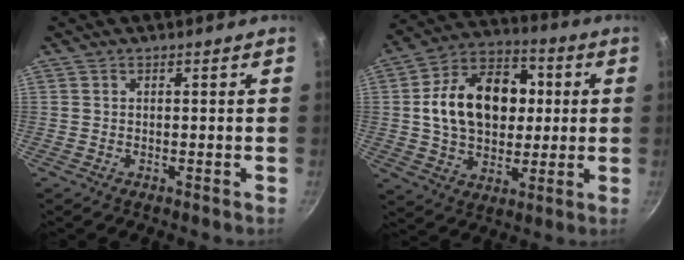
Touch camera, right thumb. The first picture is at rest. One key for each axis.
{"total": 19.9, "fx": 2.2, "fy": 14.2, "fz": 13.8, "tx": -0.190, "ty": 0.024, "tz": 0.028}